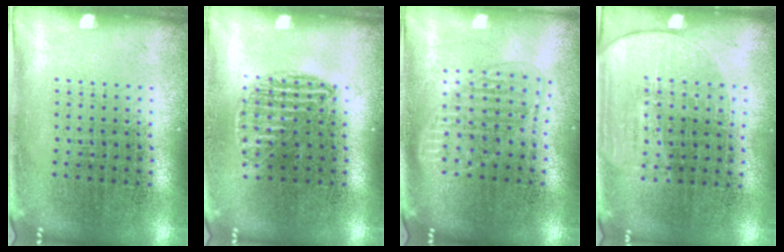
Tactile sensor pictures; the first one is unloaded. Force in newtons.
{"total": 1.1, "press": 1.0, "slide": 0.4}
{"total": 1.6, "press": 1.4, "slide": 0.8}
{"total": 1.6, "press": 1.4, "slide": 0.9}